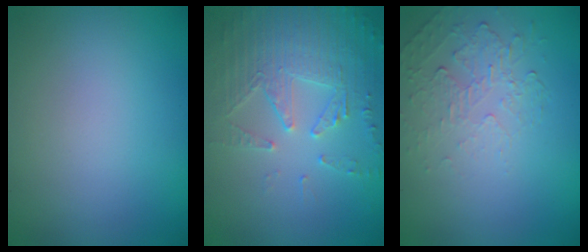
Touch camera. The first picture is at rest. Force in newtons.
{"total": 5.1, "press": 3.7, "slide": 3.6}
{"total": 2.1, "press": 0.9, "slide": 1.9}